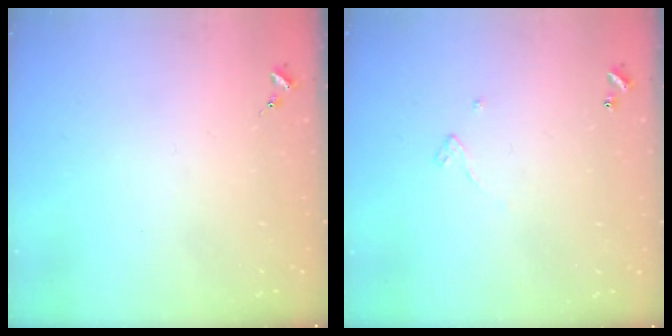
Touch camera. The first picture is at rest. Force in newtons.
{"total": 3.2, "press": 3.2, "slide": 0.1}